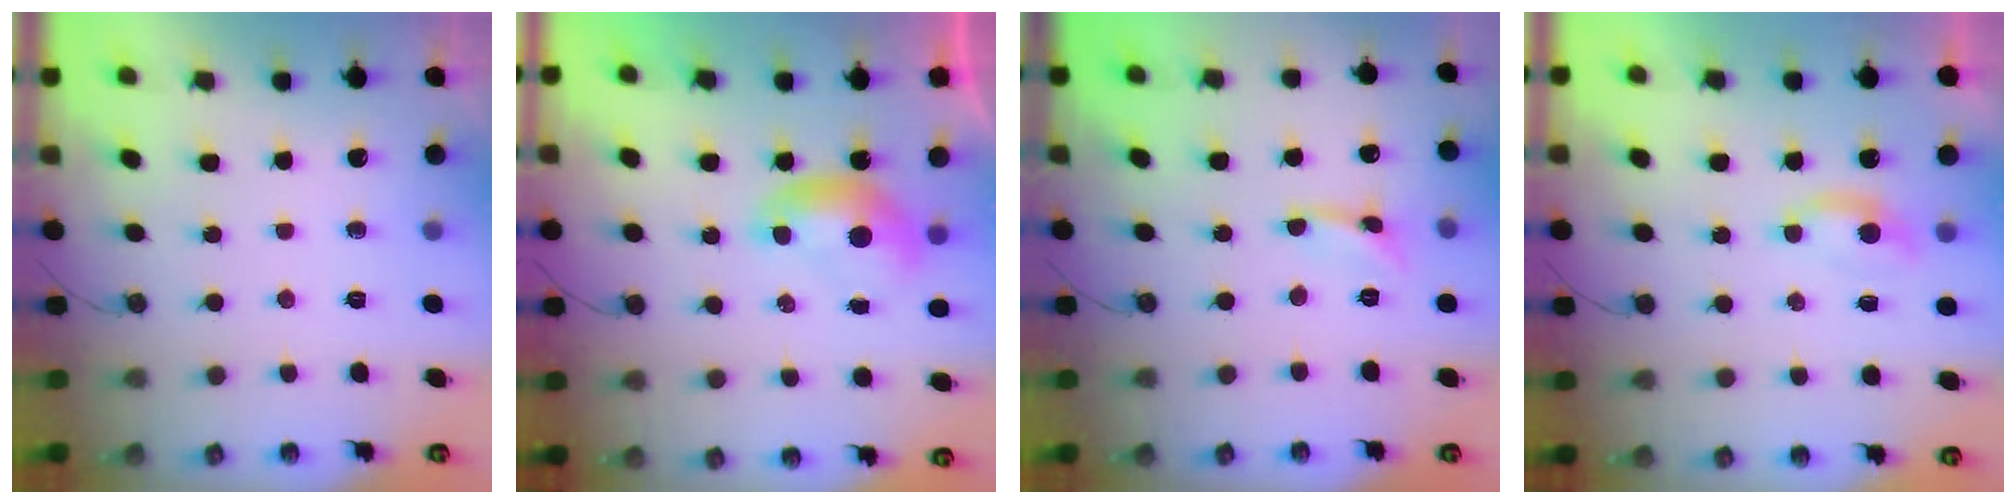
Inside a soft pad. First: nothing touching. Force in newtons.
{"total": 0.0}
{"total": 0.0}
{"total": 1.6, "press": 1.5, "slide": 0.4}